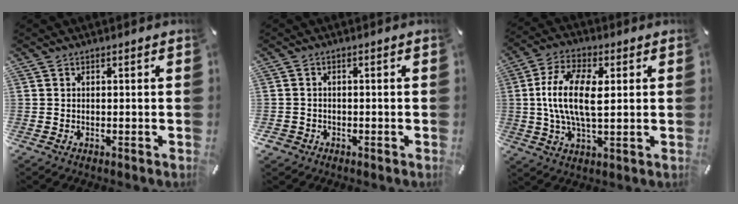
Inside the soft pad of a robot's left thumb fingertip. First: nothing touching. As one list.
[{"total": 2.2, "force": [-1.2, 1.8, 0.5], "torque": [-0.008, 0.006, -0.026]}, {"total": 12.7, "force": [1.5, 5.9, 11.2], "torque": [-0.237, 0.002, 0.027]}]